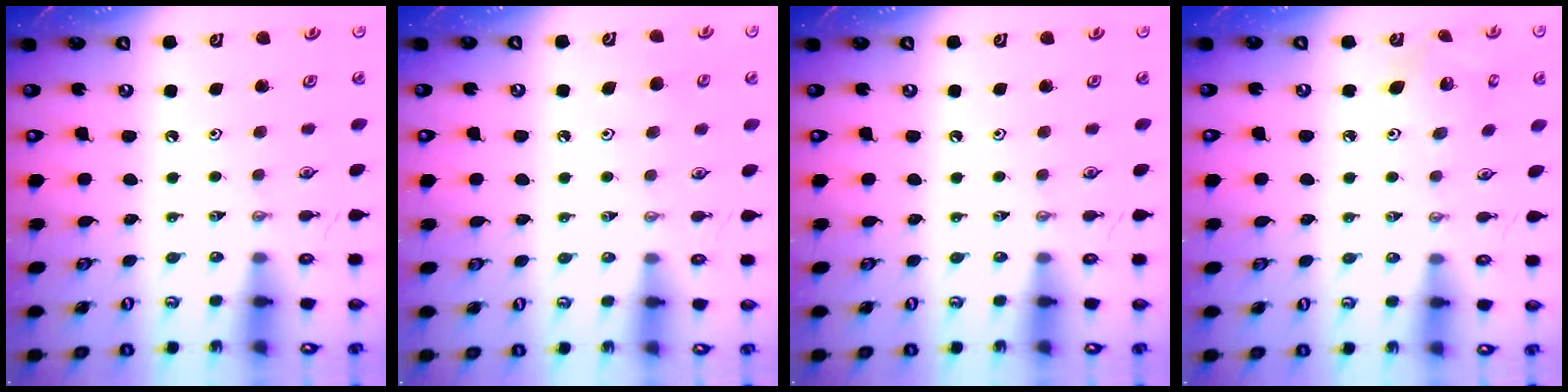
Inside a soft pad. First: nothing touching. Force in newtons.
{"total": 4.9, "press": 4.8, "slide": 0.5}
{"total": 0.0}
{"total": 5.5, "press": 5.5, "slide": 0.3}